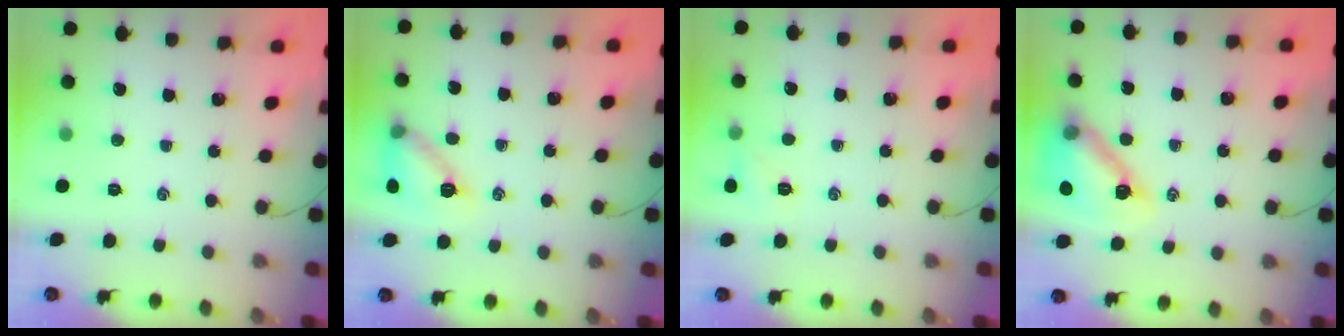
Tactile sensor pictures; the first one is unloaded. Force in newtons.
{"total": 12.7, "press": 12.7, "slide": 0.9}
{"total": 4.9, "press": 4.7, "slide": 1.6}
{"total": 15.1, "press": 14.6, "slide": 3.8}